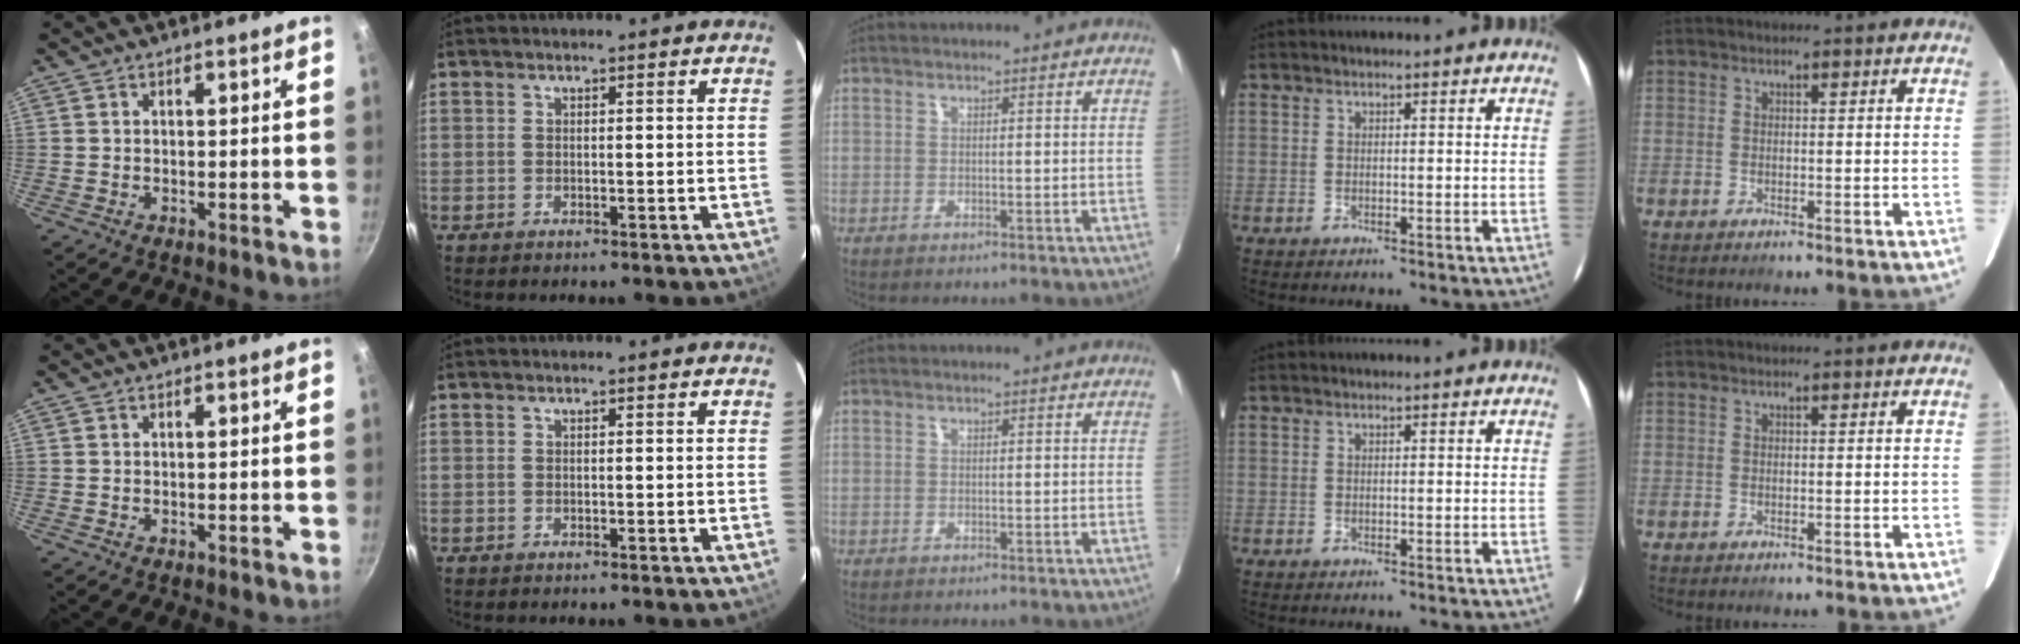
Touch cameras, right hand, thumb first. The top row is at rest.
{}